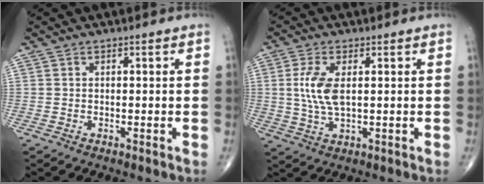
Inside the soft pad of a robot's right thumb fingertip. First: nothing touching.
{"total": 7.0, "force": [1.0, 3.0, 6.2], "torque": [-0.143, -0.004, 0.023]}